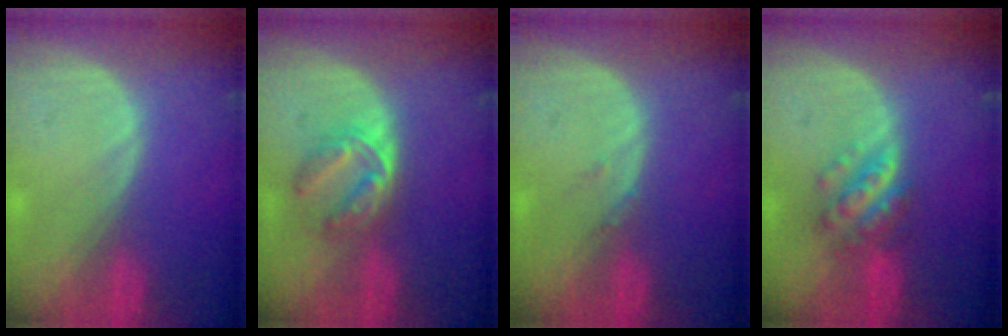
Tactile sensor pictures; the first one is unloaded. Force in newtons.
{"total": 5.3, "press": 5.1, "slide": 1.3}
{"total": 0.7, "press": 0.7, "slide": 0.3}
{"total": 6.0, "press": 5.3, "slide": 2.8}